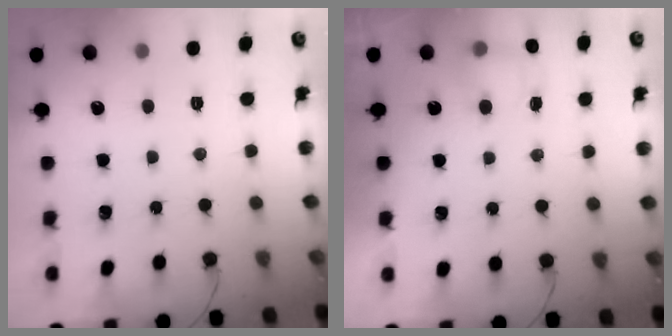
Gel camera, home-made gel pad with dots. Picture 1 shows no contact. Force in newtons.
{"total": 4.6, "press": 4.5, "slide": 0.8}